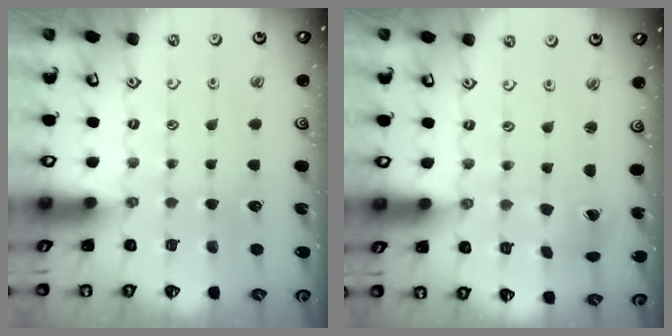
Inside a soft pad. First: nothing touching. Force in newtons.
{"total": 1.7, "press": 1.7, "slide": 0.2}